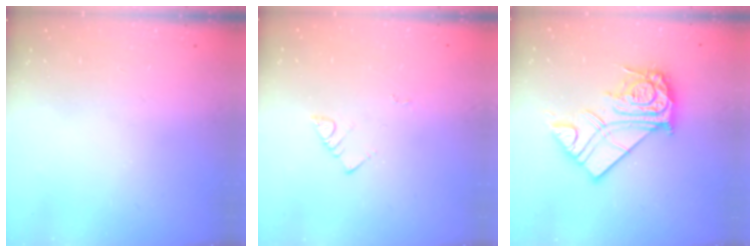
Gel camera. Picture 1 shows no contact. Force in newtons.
{"total": 2.7, "press": 2.7, "slide": 0.6}
{"total": 17.4, "press": 17.3, "slide": 1.7}